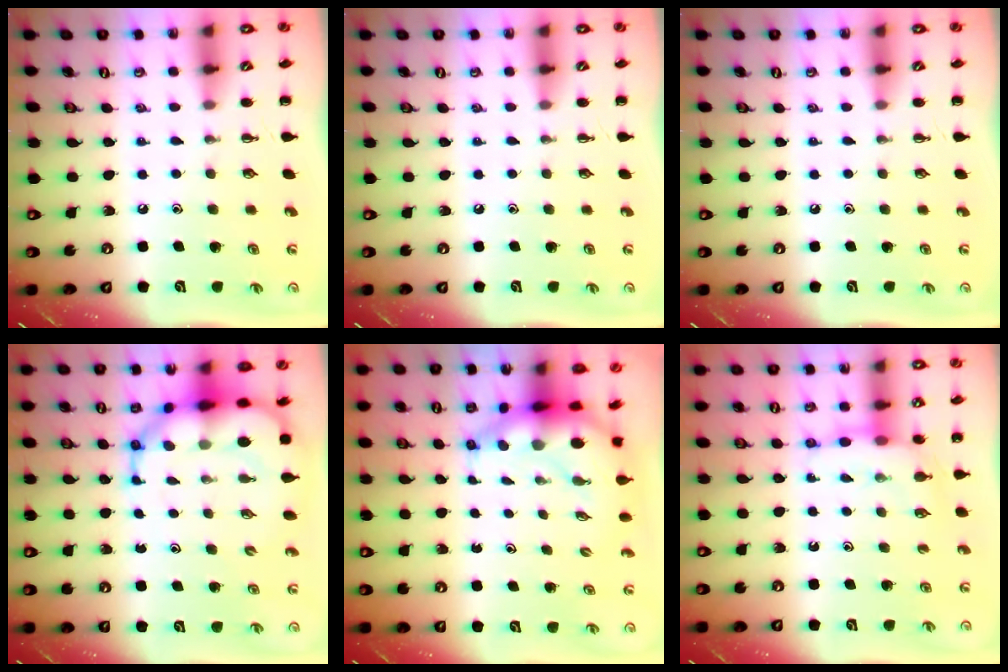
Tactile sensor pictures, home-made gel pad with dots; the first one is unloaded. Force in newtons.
{"total": 0.0}
{"total": 0.0}
{"total": 11.5, "press": 11.0, "slide": 3.4}
{"total": 8.3, "press": 8.0, "slide": 2.1}
{"total": 7.7, "press": 7.7, "slide": 0.8}